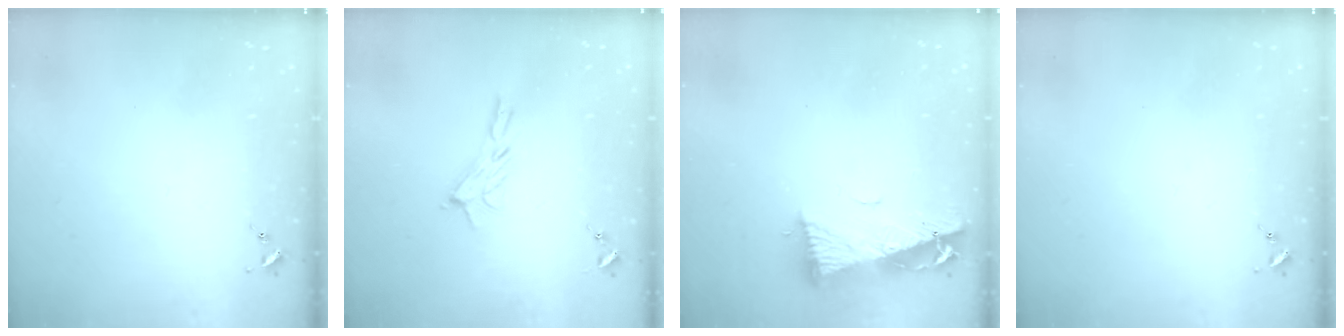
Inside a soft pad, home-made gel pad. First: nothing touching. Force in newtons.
{"total": 8.3, "press": 8.2, "slide": 0.5}
{"total": 9.3, "press": 9.3, "slide": 1.1}
{"total": 0.0}